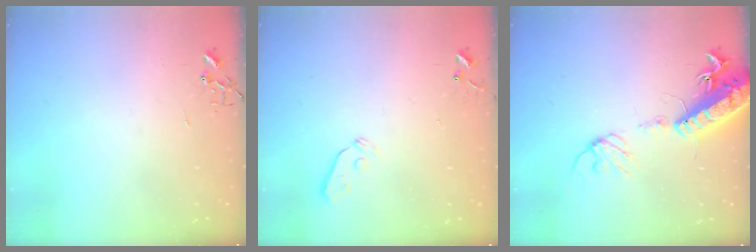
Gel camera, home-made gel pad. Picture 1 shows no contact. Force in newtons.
{"total": 4.1, "press": 4.0, "slide": 0.6}
{"total": 17.2, "press": 16.7, "slide": 3.9}